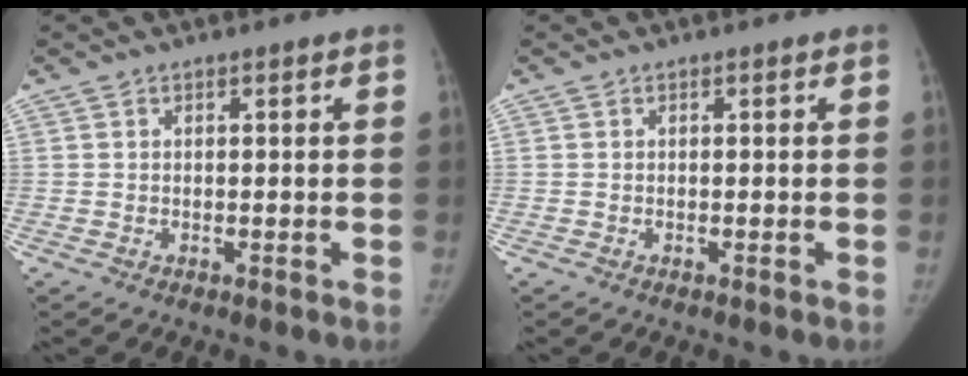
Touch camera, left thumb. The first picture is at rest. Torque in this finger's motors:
{"motor_torque": [-0.11, -0.01, 0.00, 0.00, 0.00]}